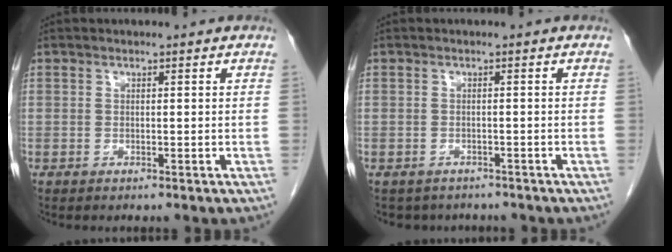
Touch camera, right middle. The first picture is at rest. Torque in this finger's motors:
{"motor_torque": [0.01, -0.01, 0.00, -0.01]}